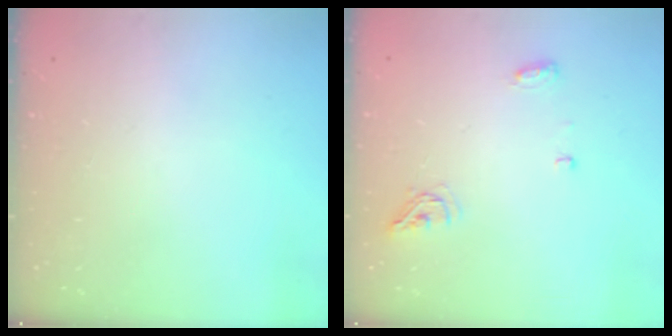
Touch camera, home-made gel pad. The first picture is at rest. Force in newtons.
{"total": 5.8, "press": 5.7, "slide": 0.9}